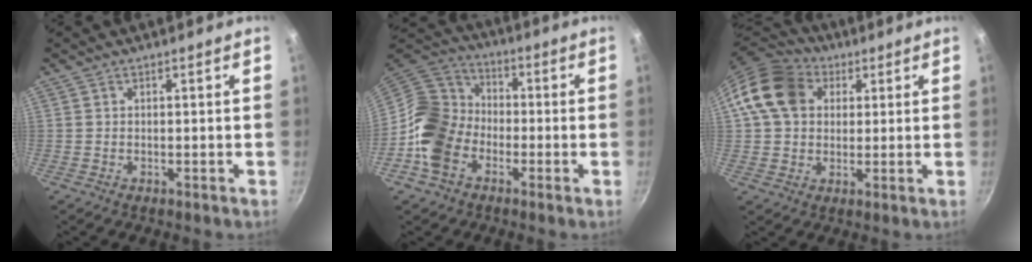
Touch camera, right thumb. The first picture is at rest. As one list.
[{"total": 13.8, "force": [-4.8, 10.6, 7.5], "torque": [-0.116, 0.046, -0.116]}, {"total": 13.3, "force": [3.7, 10.5, 7.3], "torque": [-0.113, 0.018, 0.050]}]